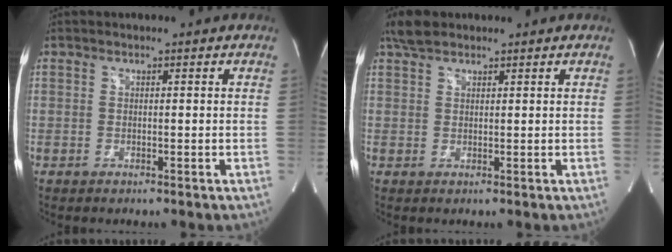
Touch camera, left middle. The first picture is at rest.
{"total": 3.0, "force": [2.4, 1.2, 1.2], "torque": [-0.033, 0.012, 0.047]}